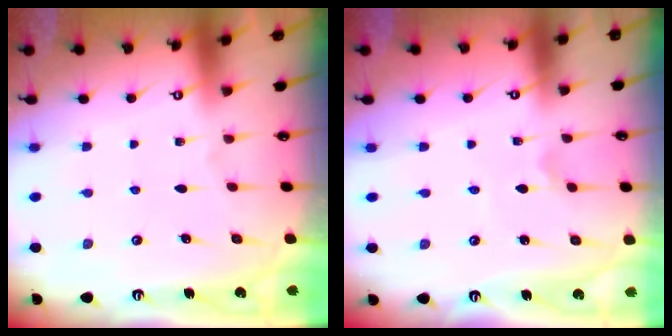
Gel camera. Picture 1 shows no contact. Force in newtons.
{"total": 0.0}